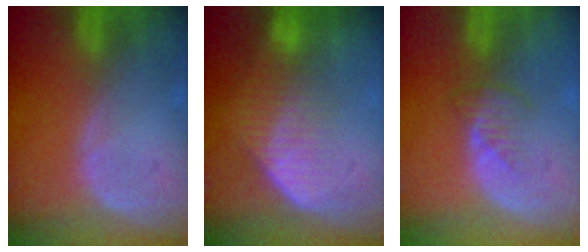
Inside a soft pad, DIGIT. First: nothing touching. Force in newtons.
{"total": 7.3, "press": 6.2, "slide": 3.7}
{"total": 2.5, "press": 2.5, "slide": 0.4}